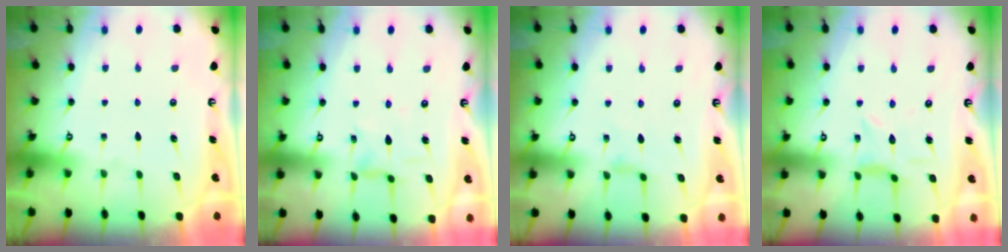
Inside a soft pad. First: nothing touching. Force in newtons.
{"total": 2.5, "press": 2.5, "slide": 0.4}
{"total": 1.9, "press": 1.8, "slide": 0.5}
{"total": 1.9, "press": 1.9, "slide": 0.2}